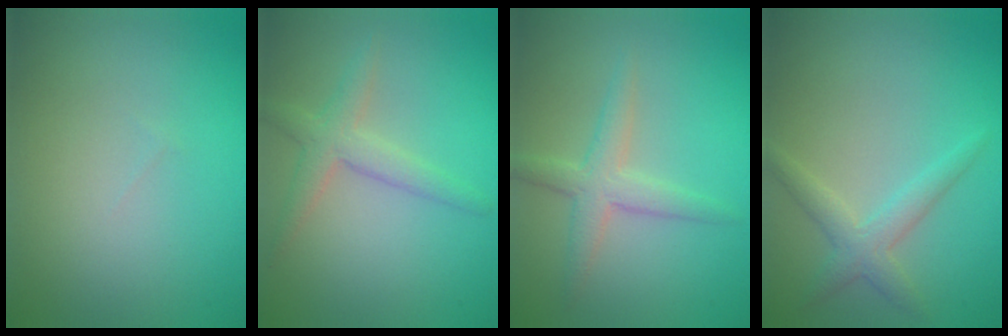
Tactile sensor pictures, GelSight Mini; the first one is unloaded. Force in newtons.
{"total": 2.8, "press": 2.7, "slide": 0.3}
{"total": 2.9, "press": 2.9, "slide": 0.1}
{"total": 2.6, "press": 2.6, "slide": 0.0}